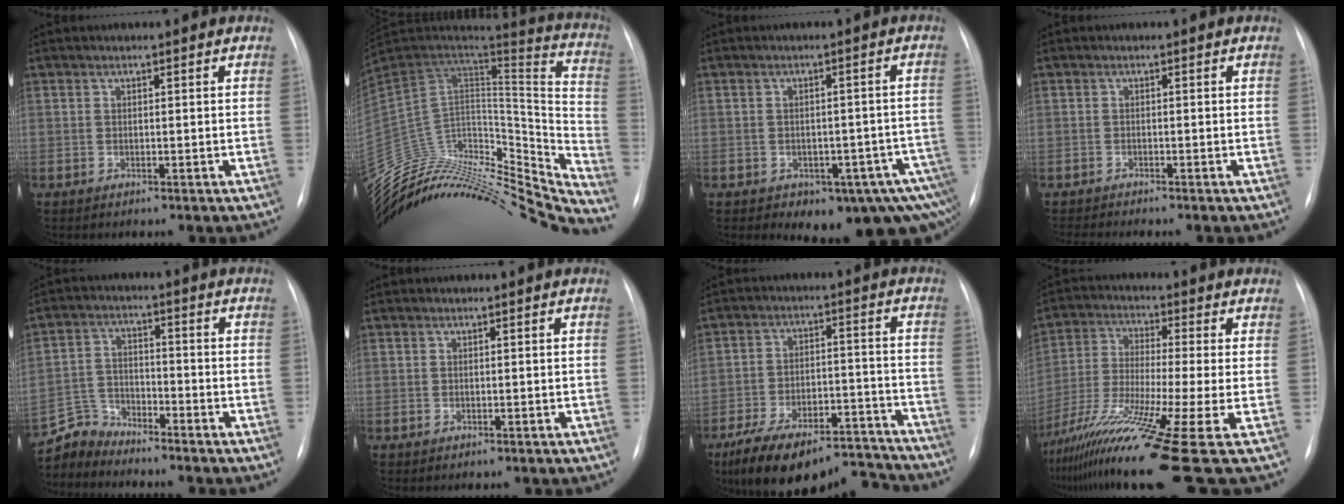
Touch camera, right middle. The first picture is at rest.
{"total": 32.8, "force": [-30.6, 7.8, 8.8], "torque": [-0.113, 0.034, -0.449]}
{"total": 12.4, "force": [-7.8, 5.6, 7.8], "torque": [-0.051, 0.023, -0.091]}
{"total": 3.6, "force": [-3.3, -0.3, 1.4], "torque": [-0.017, -0.006, -0.049]}
{"total": 5.4, "force": [-5.1, 0.8, -1.4], "torque": [0.025, 0.005, -0.103]}
{"total": 0.0}
{"total": 18.6, "force": [-15.9, 6.0, 7.6], "torque": [-0.123, 0.025, -0.238]}
{"total": 17.5, "force": [-9.9, -1.0, 14.5], "torque": [-0.252, -0.045, -0.177]}